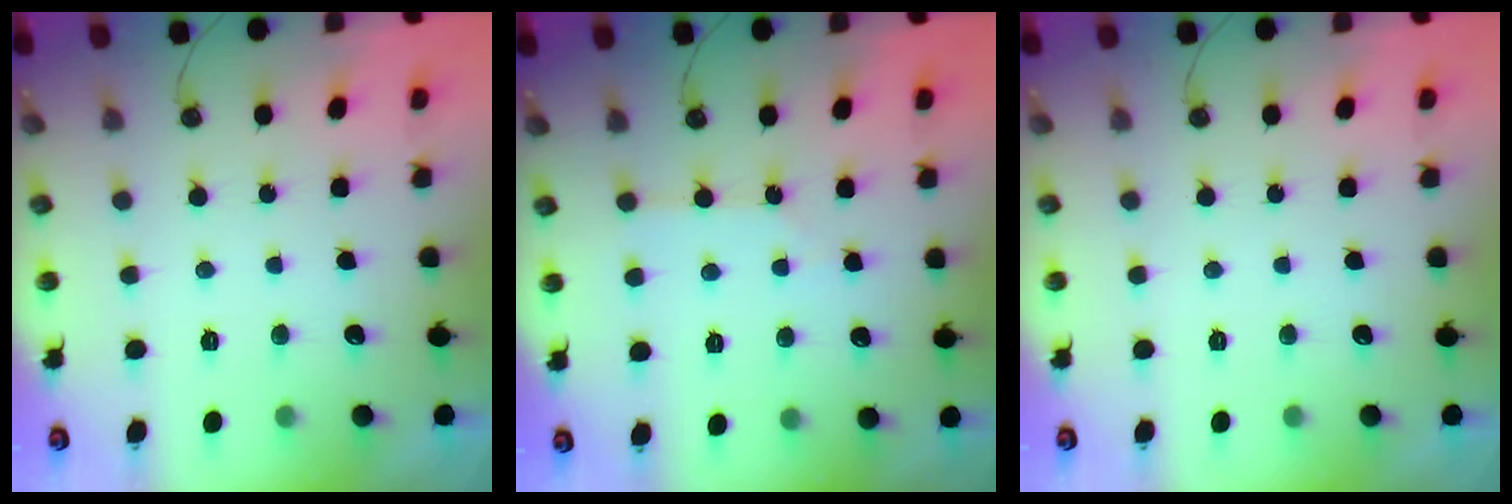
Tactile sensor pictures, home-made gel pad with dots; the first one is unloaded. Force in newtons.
{"total": 2.6, "press": 2.6, "slide": 0.5}
{"total": 0.0}